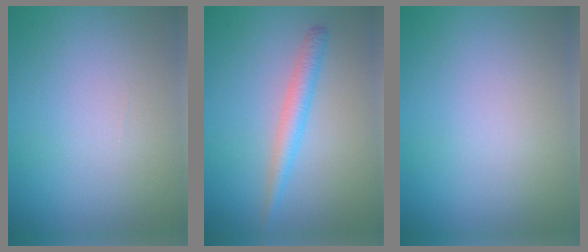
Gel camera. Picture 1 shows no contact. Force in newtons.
{"total": 2.2, "press": 2.2, "slide": 0.1}
{"total": 0.0}